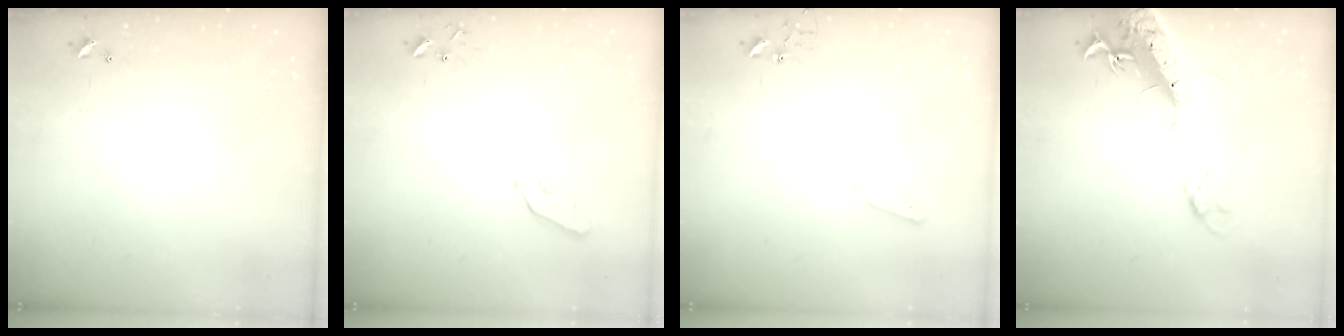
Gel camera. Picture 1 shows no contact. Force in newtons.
{"total": 3.2, "press": 3.2, "slide": 0.4}
{"total": 3.3, "press": 3.2, "slide": 0.6}
{"total": 18.0, "press": 17.6, "slide": 4.1}